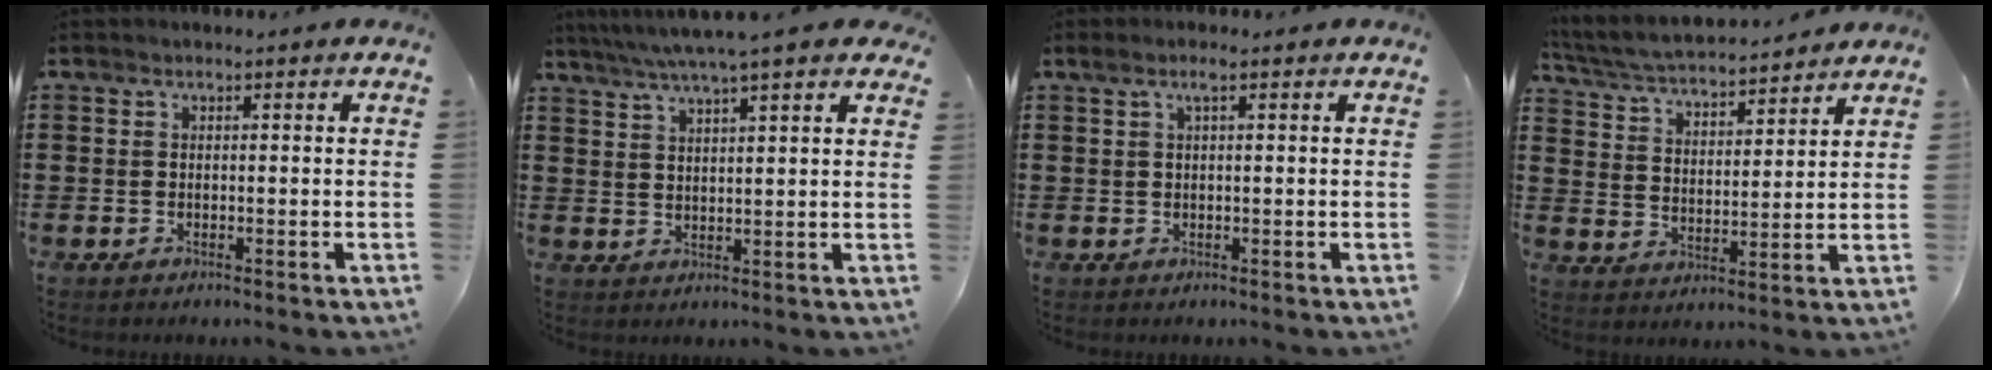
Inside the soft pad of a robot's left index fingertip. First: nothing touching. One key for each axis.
{"total": 5.3, "fx": 4.2, "fy": 0.3, "fz": 3.2, "tx": -0.073, "ty": -0.010, "tz": 0.071}
{"total": 1.8, "fx": 0.6, "fy": 0.2, "fz": 1.6, "tx": -0.033, "ty": 0.002, "tz": 0.010}
{"total": 4.6, "fx": 4.4, "fy": 0.3, "fz": 1.4, "tx": -0.049, "ty": -0.029, "tz": 0.071}